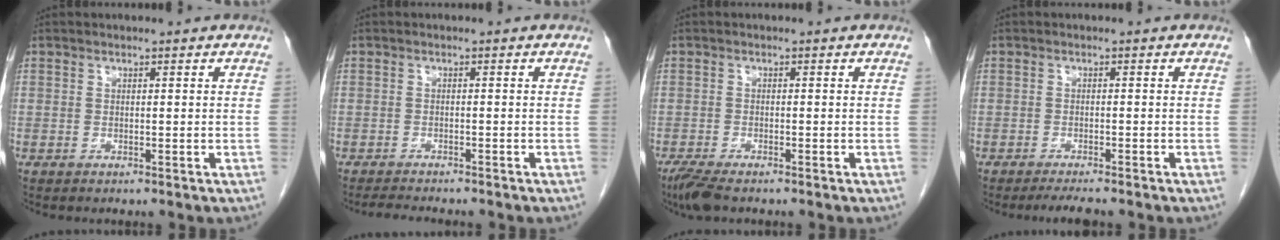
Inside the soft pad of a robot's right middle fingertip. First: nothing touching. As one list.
[{"total": 4.9, "force": [-4.4, 0.6, 2.1], "torque": [-0.030, -0.010, -0.064]}, {"total": 3.6, "force": [-2.8, 0.6, 2.2], "torque": [-0.052, -0.013, -0.051]}, {"total": 3.2, "force": [-2.7, 0.1, 1.6], "torque": [-0.028, -0.008, -0.042]}]